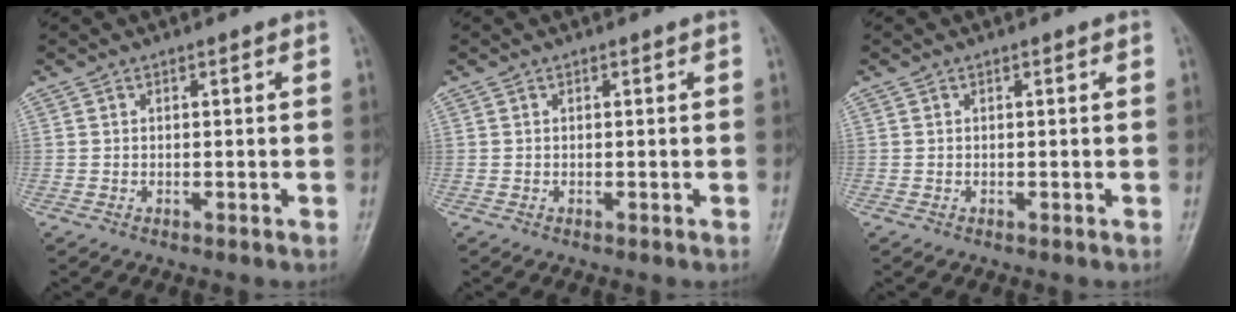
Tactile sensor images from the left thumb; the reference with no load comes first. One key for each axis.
{"total": 0.0}
{"total": 0.0}